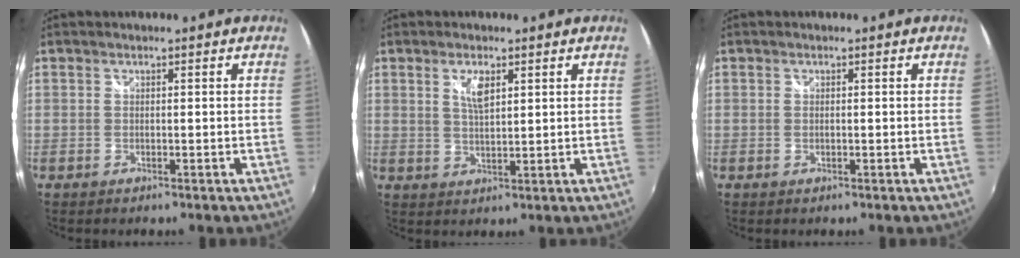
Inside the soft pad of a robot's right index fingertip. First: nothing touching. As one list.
[{"total": 3.9, "force": [1.8, 1.5, 3.2], "torque": [-0.055, -0.001, 0.031]}, {"total": 0.0}]